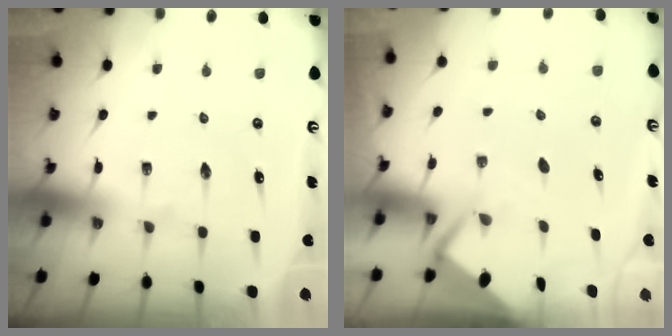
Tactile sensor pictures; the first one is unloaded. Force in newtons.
{"total": 2.9, "press": 2.8, "slide": 0.4}